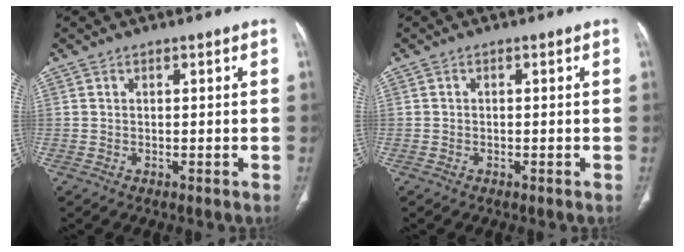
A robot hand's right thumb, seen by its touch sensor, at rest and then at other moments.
{"total": 0.0}